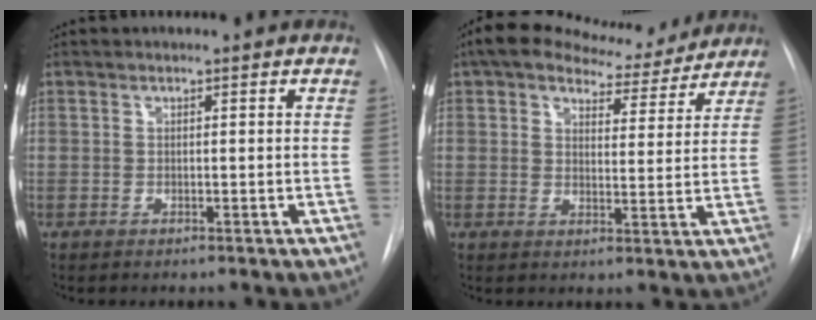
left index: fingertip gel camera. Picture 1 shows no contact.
{"total": 10.7, "force": [9.4, 3.7, 3.5], "torque": [-0.040, 0.010, 0.120]}